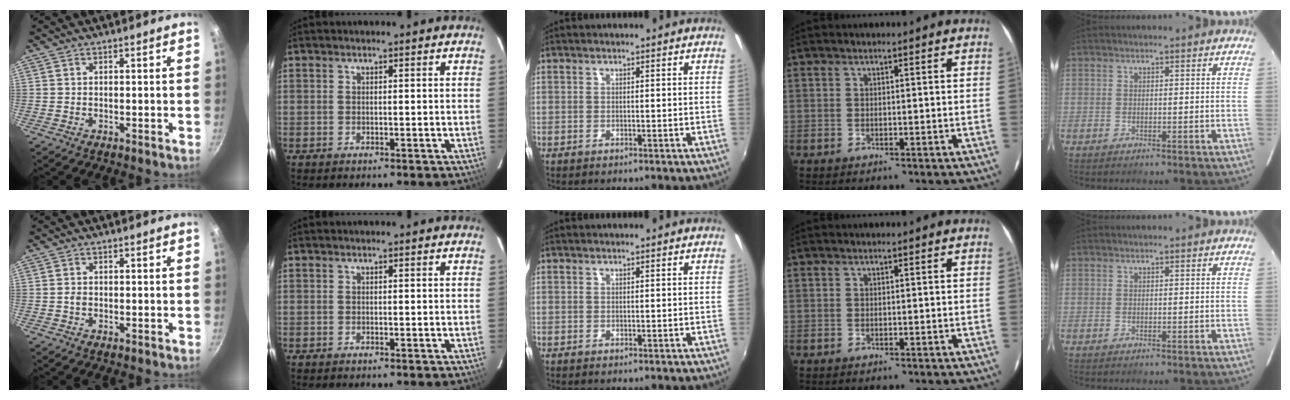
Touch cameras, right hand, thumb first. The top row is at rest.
{"thumb": {"total": 1.1, "force": [-0.3, 0.8, 0.8], "torque": [-0.015, 0.002, -0.006]}}